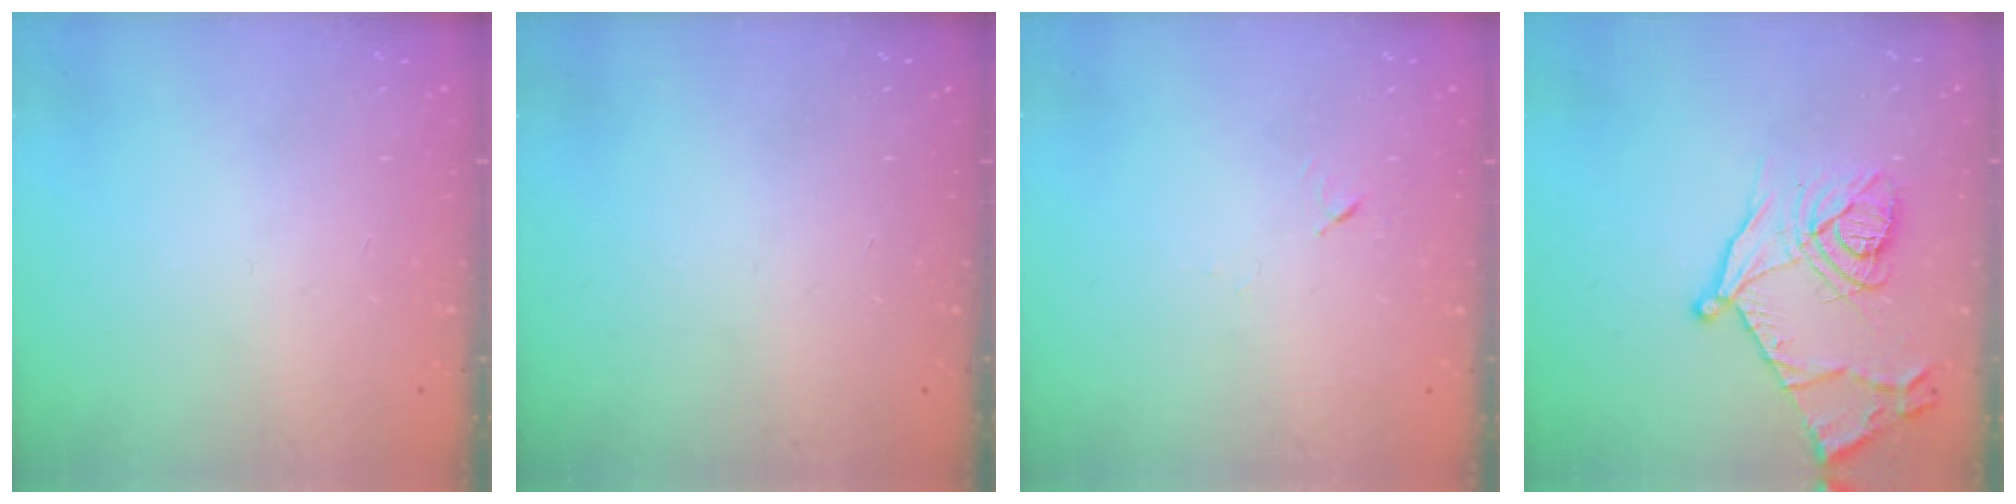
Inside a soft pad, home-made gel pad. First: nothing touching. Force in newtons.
{"total": 0.0}
{"total": 4.2, "press": 4.1, "slide": 0.7}
{"total": 16.2, "press": 16.2, "slide": 1.4}